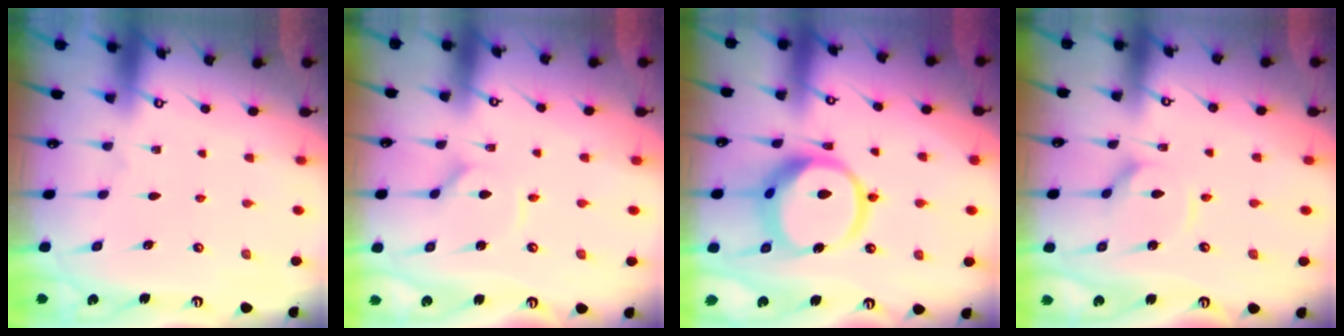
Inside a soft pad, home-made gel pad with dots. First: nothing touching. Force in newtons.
{"total": 1.6, "press": 1.5, "slide": 0.2}
{"total": 16.2, "press": 16.1, "slide": 1.8}
{"total": 4.6, "press": 4.6, "slide": 0.4}